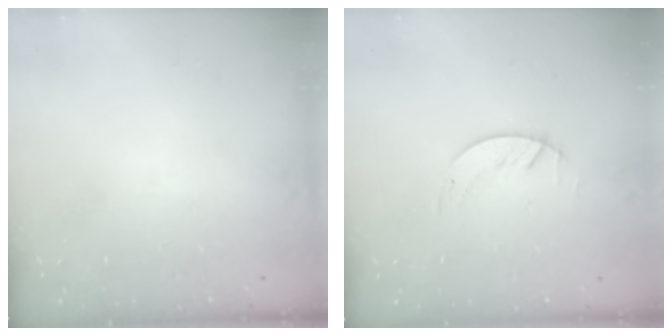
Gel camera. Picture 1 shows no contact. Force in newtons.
{"total": 1.2, "press": 1.1, "slide": 0.2}